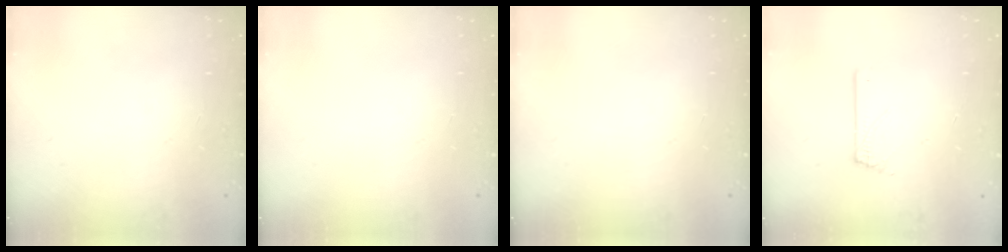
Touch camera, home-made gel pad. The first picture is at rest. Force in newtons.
{"total": 0.0}
{"total": 0.0}
{"total": 0.5, "press": 0.5, "slide": 0.0}